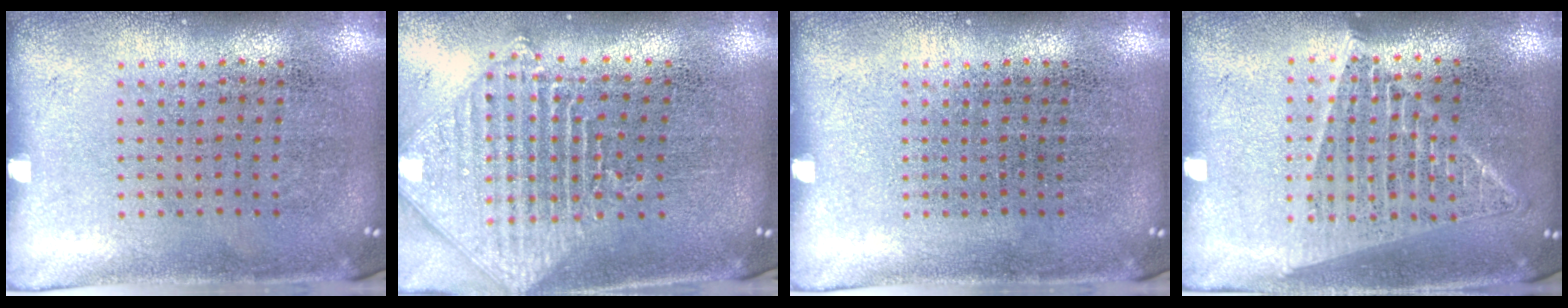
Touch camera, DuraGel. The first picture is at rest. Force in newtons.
{"total": 2.0, "press": 1.7, "slide": 1.1}
{"total": 0.0}
{"total": 1.5, "press": 1.4, "slide": 0.6}